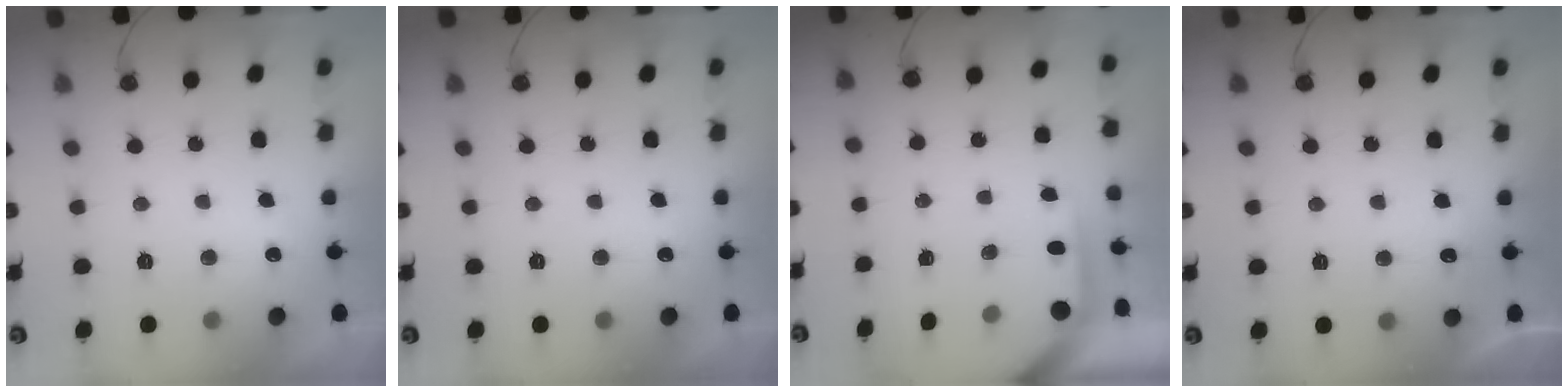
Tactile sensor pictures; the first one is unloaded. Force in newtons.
{"total": 0.0}
{"total": 3.7, "press": 3.7, "slide": 0.3}
{"total": 2.8, "press": 2.8, "slide": 0.5}